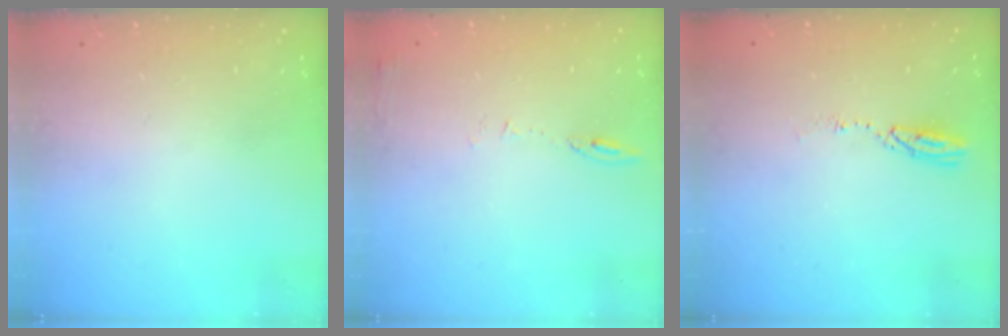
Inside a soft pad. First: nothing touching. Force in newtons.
{"total": 6.2, "press": 6.2, "slide": 0.9}
{"total": 3.8, "press": 3.8, "slide": 0.2}